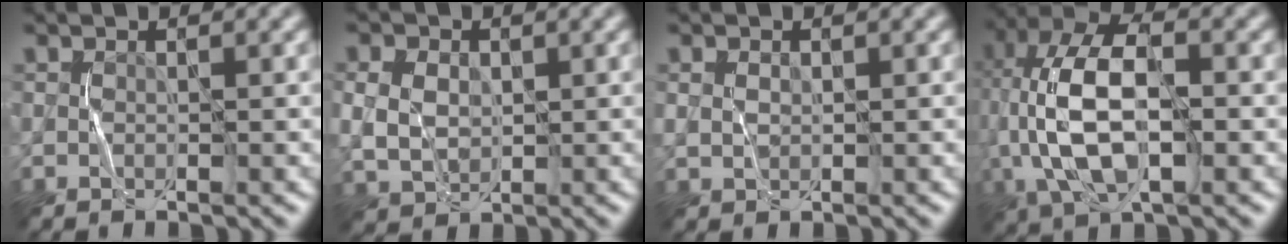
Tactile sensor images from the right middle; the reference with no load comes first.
{"total": 3.5, "force": [0.4, 2.8, 2.1], "torque": [-0.045, 0.005, 0.005]}
{"total": 0.9, "force": [0.3, 0.7, 0.4], "torque": [-0.010, -0.001, 0.010]}
{"total": 10.6, "force": [-0.6, 5.3, 9.2], "torque": [-0.198, 0.017, -0.019]}